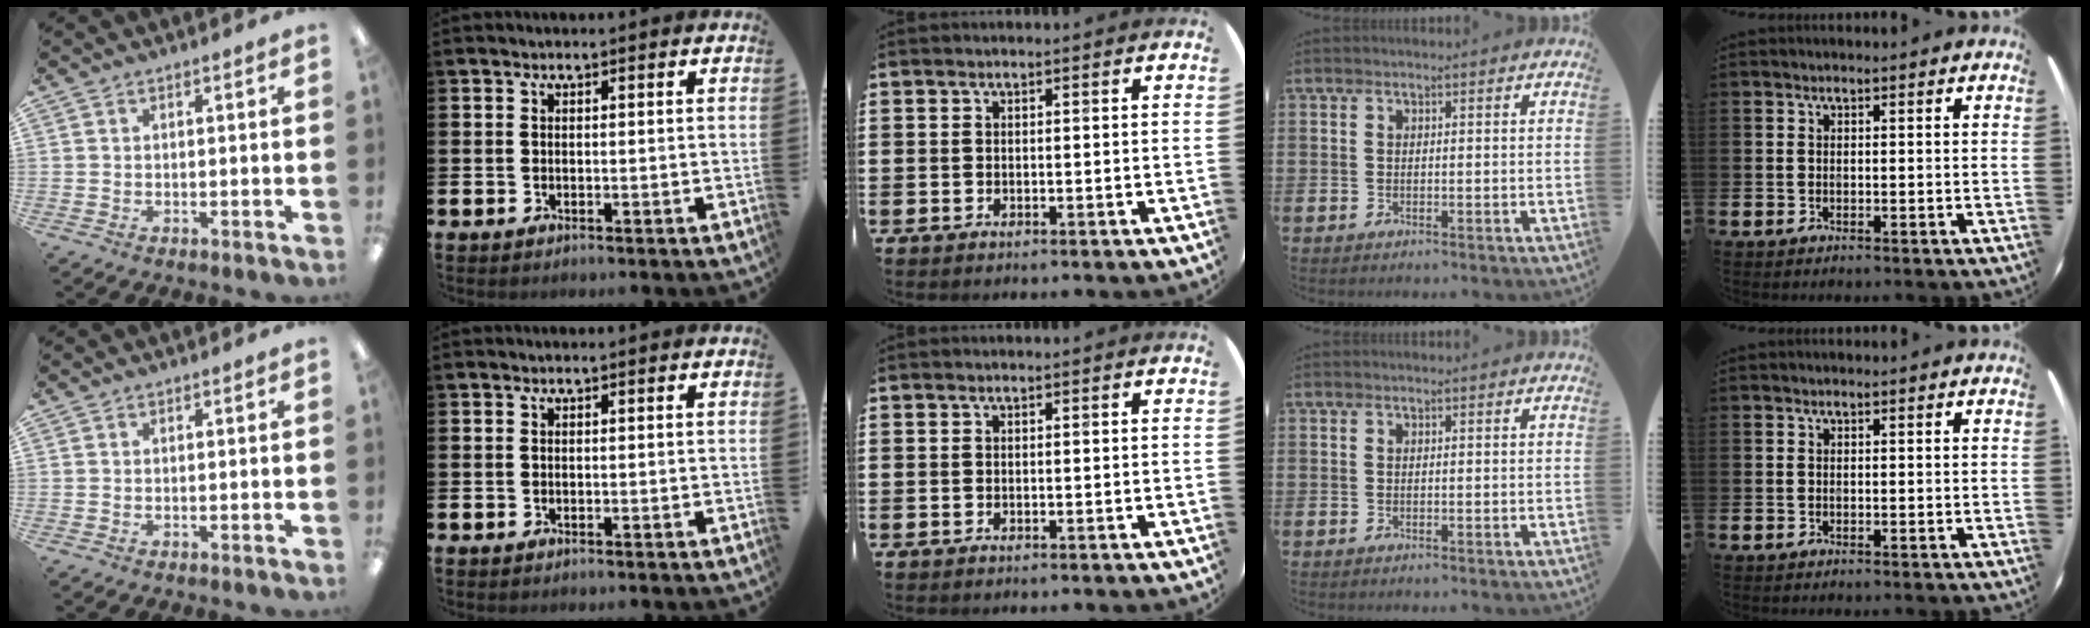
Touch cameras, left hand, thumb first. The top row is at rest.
{}